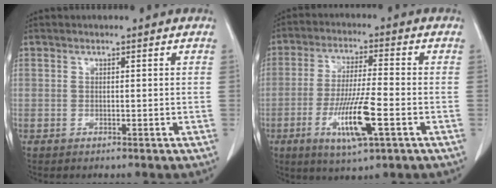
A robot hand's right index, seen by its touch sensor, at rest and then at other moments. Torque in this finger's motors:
{"motor_torque": [1.71, -0.43, 0.60, 0.21]}